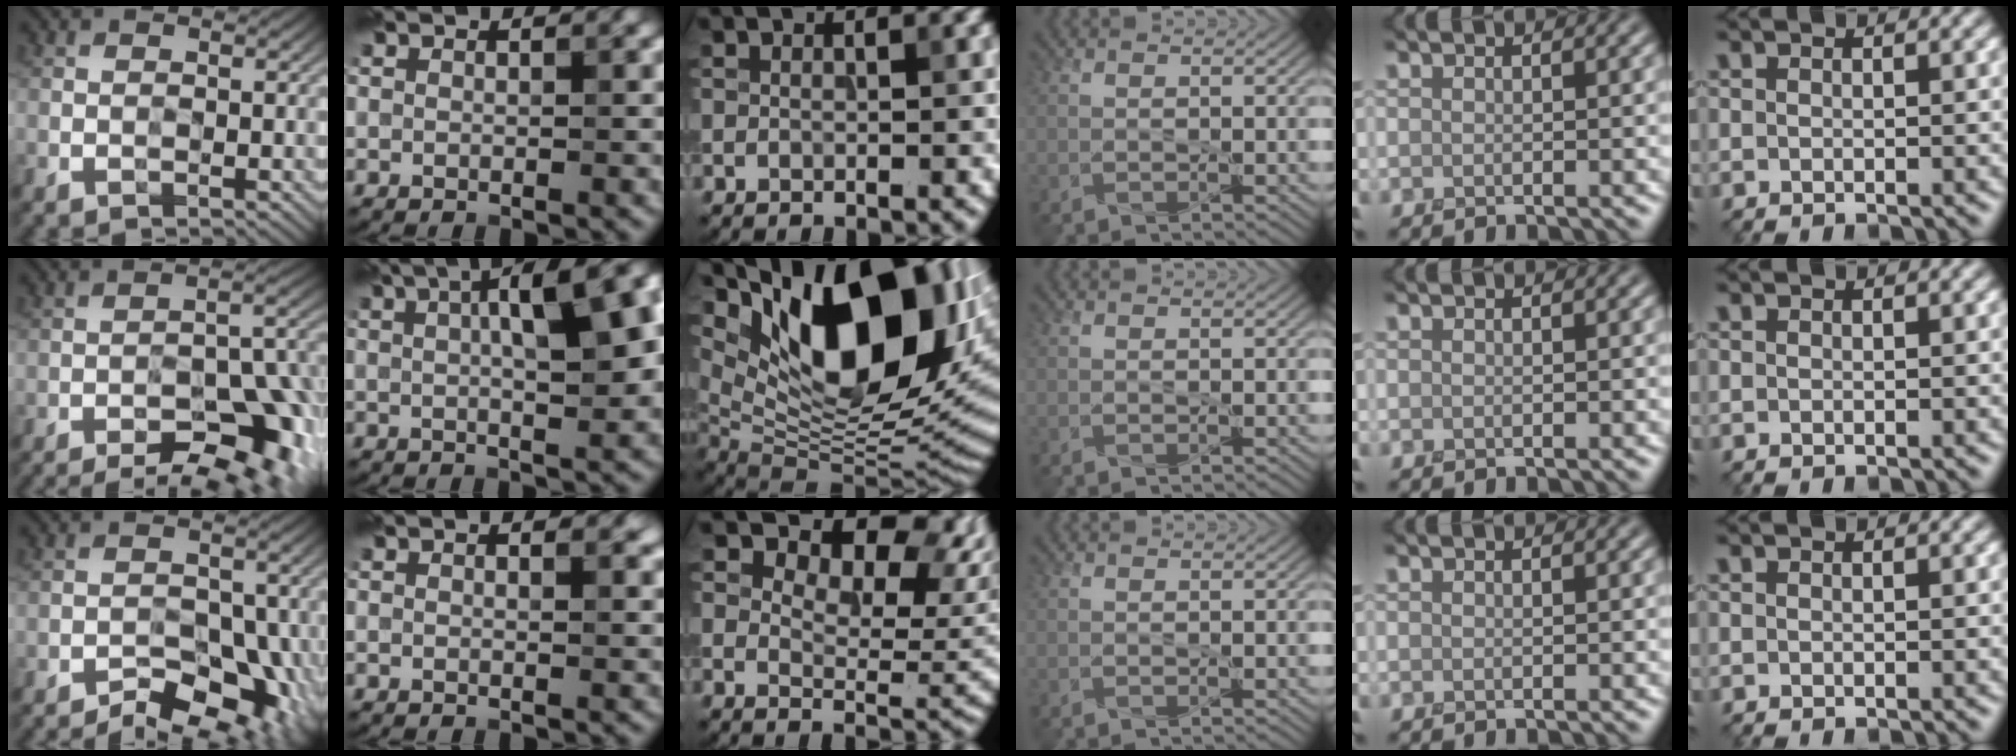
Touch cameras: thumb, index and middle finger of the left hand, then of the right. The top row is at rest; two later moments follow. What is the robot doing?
{"motion": "peel", "object": "cling film"}